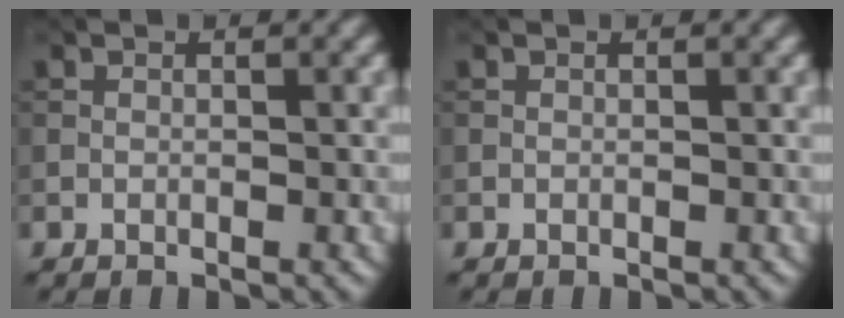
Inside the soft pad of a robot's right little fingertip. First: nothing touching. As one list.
[{"total": 0.0}]